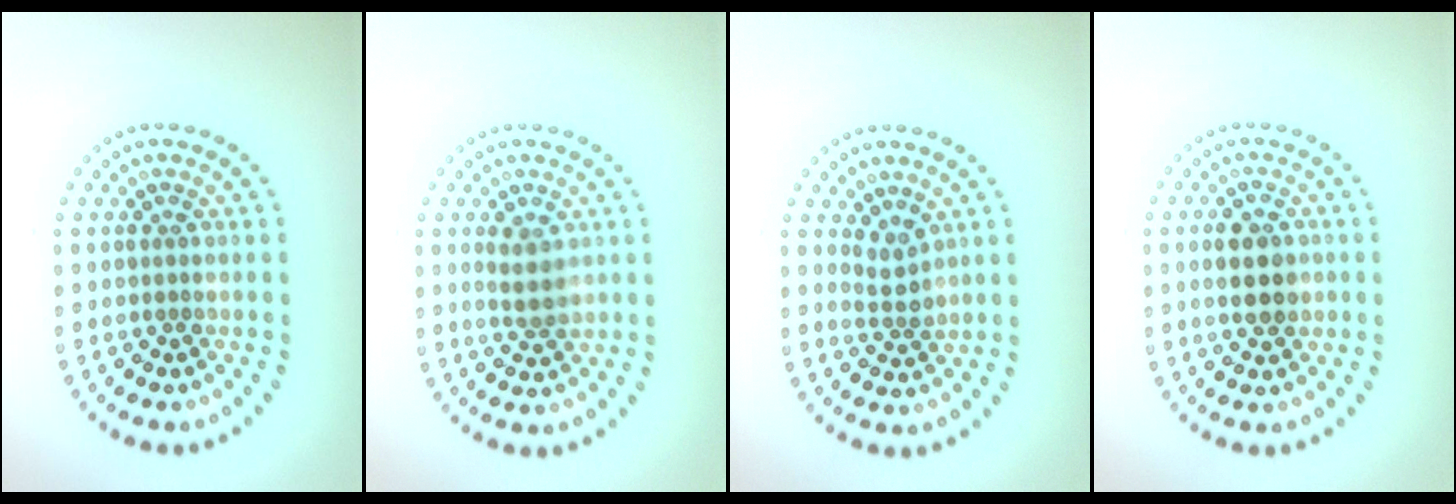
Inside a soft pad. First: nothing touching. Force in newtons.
{"total": 2.6, "press": 2.5, "slide": 0.8}
{"total": 1.8, "press": 1.5, "slide": 1.0}
{"total": 3.8, "press": 3.8, "slide": 0.2}